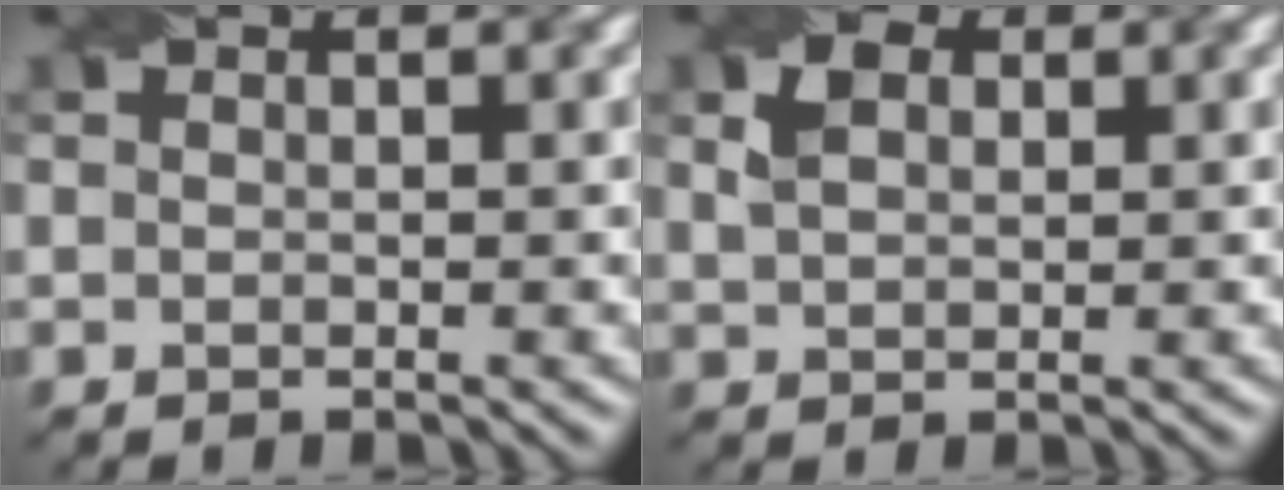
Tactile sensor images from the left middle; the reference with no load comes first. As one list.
[{"total": 2.4, "force": [1.0, 1.7, 1.4], "torque": [-0.033, 0.003, 0.020]}]